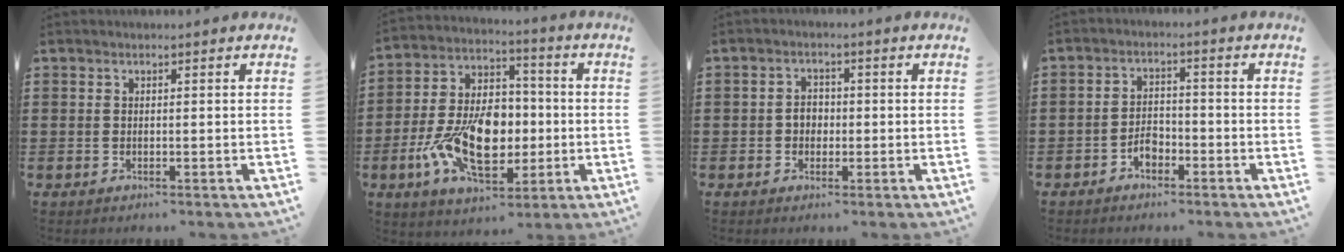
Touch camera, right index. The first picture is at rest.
{"total": 13.3, "force": [-3.0, 8.1, 10.2], "torque": [-0.218, 0.003, -0.052]}
{"total": 2.4, "force": [-0.4, 2.0, 1.3], "torque": [-0.029, 0.006, -0.010]}
{"total": 3.0, "force": [-2.0, 1.9, 1.3], "torque": [-0.026, 0.007, -0.040]}